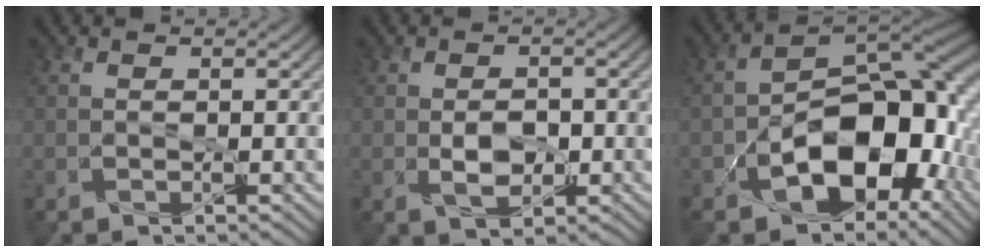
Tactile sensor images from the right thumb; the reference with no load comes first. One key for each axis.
{"total": 3.0, "fx": -0.7, "fy": 1.4, "fz": 2.5, "tx": -0.044, "ty": -0.008, "tz": -0.010}
{"total": 13.1, "fx": -5.1, "fy": 7.3, "fz": 9.6, "tx": -0.123, "ty": -0.018, "tz": -0.086}